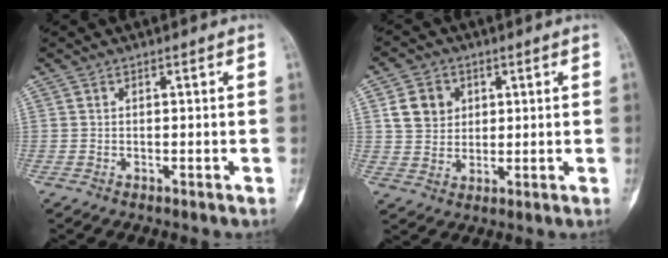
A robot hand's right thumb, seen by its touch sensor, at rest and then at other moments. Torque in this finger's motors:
{"motor_torque": [0.87, 1.01, 0.33, -0.38, 0.22]}